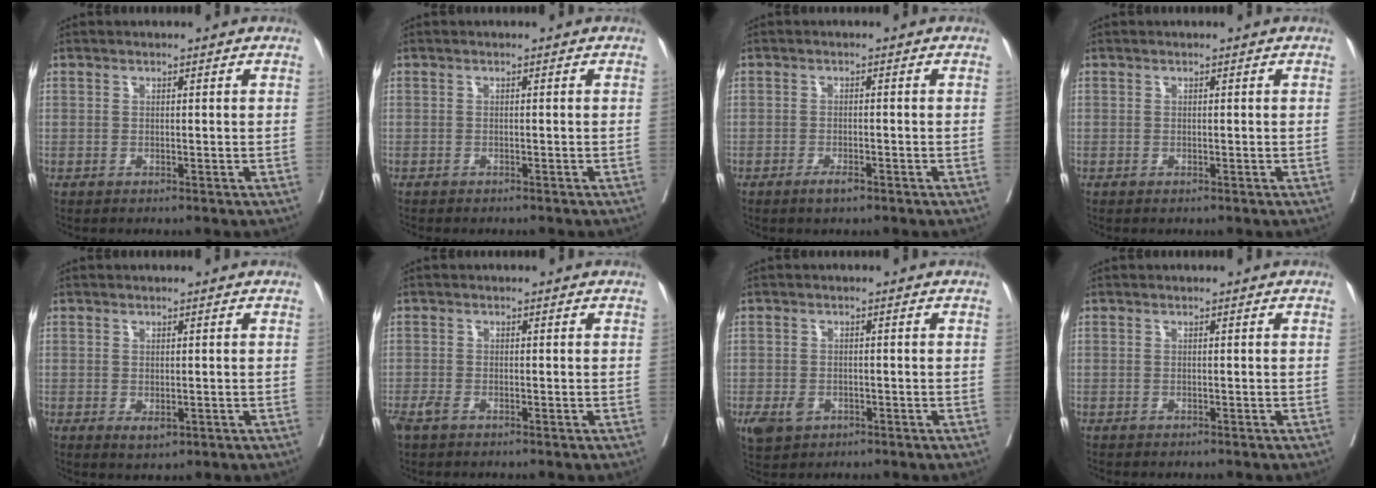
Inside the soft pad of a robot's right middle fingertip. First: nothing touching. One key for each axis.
{"total": 1.8, "fx": -1.6, "fy": 0.4, "fz": 0.7, "tx": -0.015, "ty": -0.003, "tz": -0.021}
{"total": 2.0, "fx": -1.3, "fy": 0.5, "fz": 1.3, "tx": -0.025, "ty": -0.001, "tz": -0.022}
{"total": 0.0}
{"total": 2.1, "fx": -0.7, "fy": 1.1, "fz": 1.5, "tx": -0.021, "ty": -0.003, "tz": -0.002}
{"total": 2.2, "fx": -1.4, "fy": 1.0, "fz": 1.4, "tx": -0.031, "ty": -0.003, "tz": -0.025}
{"total": 4.2, "fx": -2.0, "fy": 3.0, "fz": 2.0, "tx": -0.037, "ty": -0.004, "tz": -0.026}
{"total": 1.4, "fx": -1.2, "fy": 0.3, "fz": 0.5, "tx": -0.011, "ty": -0.002, "tz": -0.016}